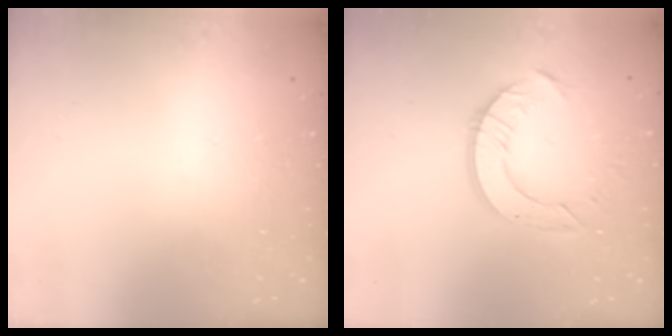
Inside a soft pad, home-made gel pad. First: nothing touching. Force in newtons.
{"total": 9.6, "press": 9.6, "slide": 1.0}